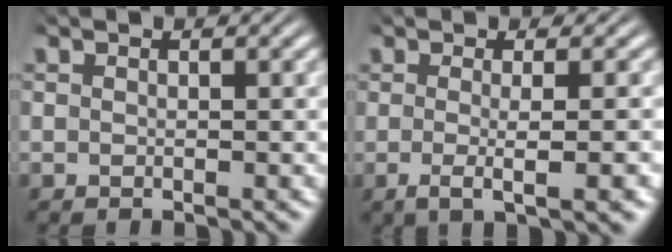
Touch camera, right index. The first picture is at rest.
{"total": 2.9, "force": [-0.7, 0.1, 2.8], "torque": [-0.052, -0.008, -0.008]}